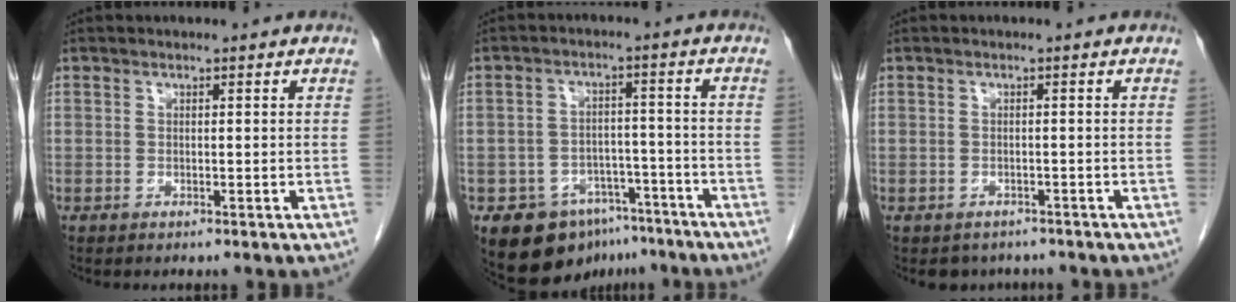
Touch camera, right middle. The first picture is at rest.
{"total": 9.6, "force": [-6.6, 5.9, 3.6], "torque": [-0.051, 0.020, -0.094]}
{"total": 3.4, "force": [-2.9, 1.9, 0.2], "torque": [-0.003, 0.005, -0.036]}